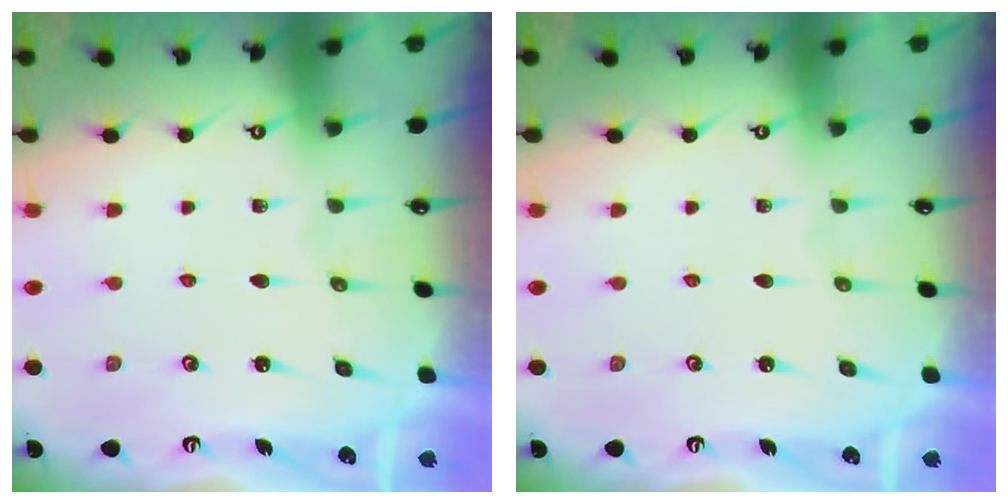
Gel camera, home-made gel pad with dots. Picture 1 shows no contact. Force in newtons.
{"total": 0.0}